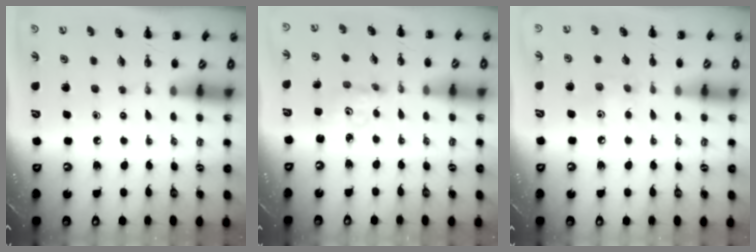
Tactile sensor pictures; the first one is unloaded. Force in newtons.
{"total": 2.4, "press": 2.3, "slide": 0.8}
{"total": 5.9, "press": 5.8, "slide": 1.3}